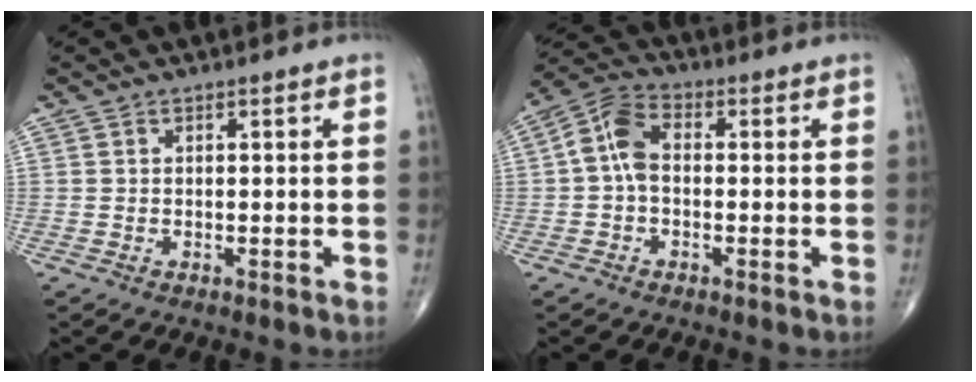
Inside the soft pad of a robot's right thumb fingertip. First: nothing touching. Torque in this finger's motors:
{"motor_torque": [1.19, 1.13, 1.12, 0.04, 0.06]}